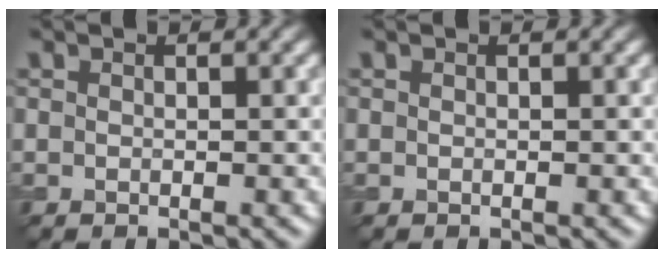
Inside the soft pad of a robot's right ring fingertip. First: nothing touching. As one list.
[{"total": 0.0}]